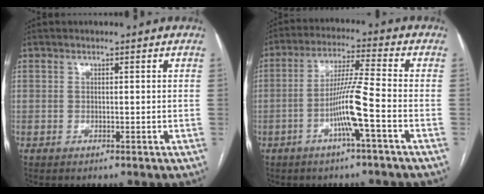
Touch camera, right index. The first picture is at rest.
{"total": 8.6, "force": [-3.1, -0.9, 8.0], "torque": [-0.156, 0.003, -0.061]}